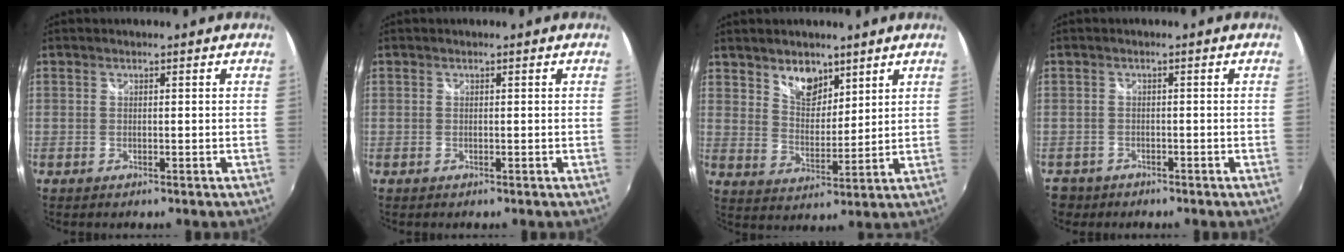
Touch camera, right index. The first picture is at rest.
{"total": 0.0}
{"total": 7.5, "force": [5.3, 4.2, 3.2], "torque": [-0.040, 0.003, 0.097]}
{"total": 3.5, "force": [-2.1, 2.7, 0.5], "torque": [-0.023, 0.000, -0.036]}